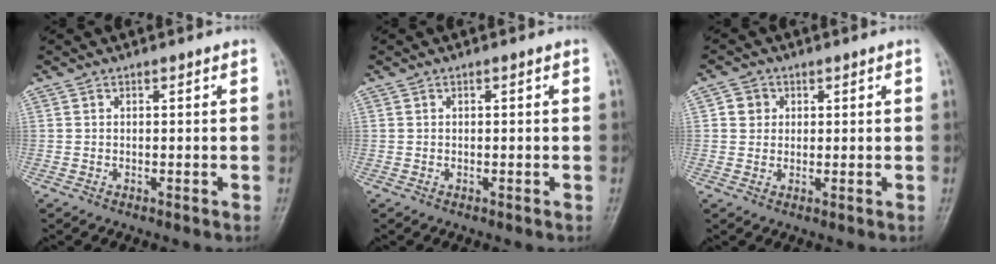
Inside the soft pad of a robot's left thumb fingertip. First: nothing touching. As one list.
[{"total": 0.0}, {"total": 4.1, "force": [1.2, 3.8, 0.7], "torque": [0.017, 0.001, 0.013]}]